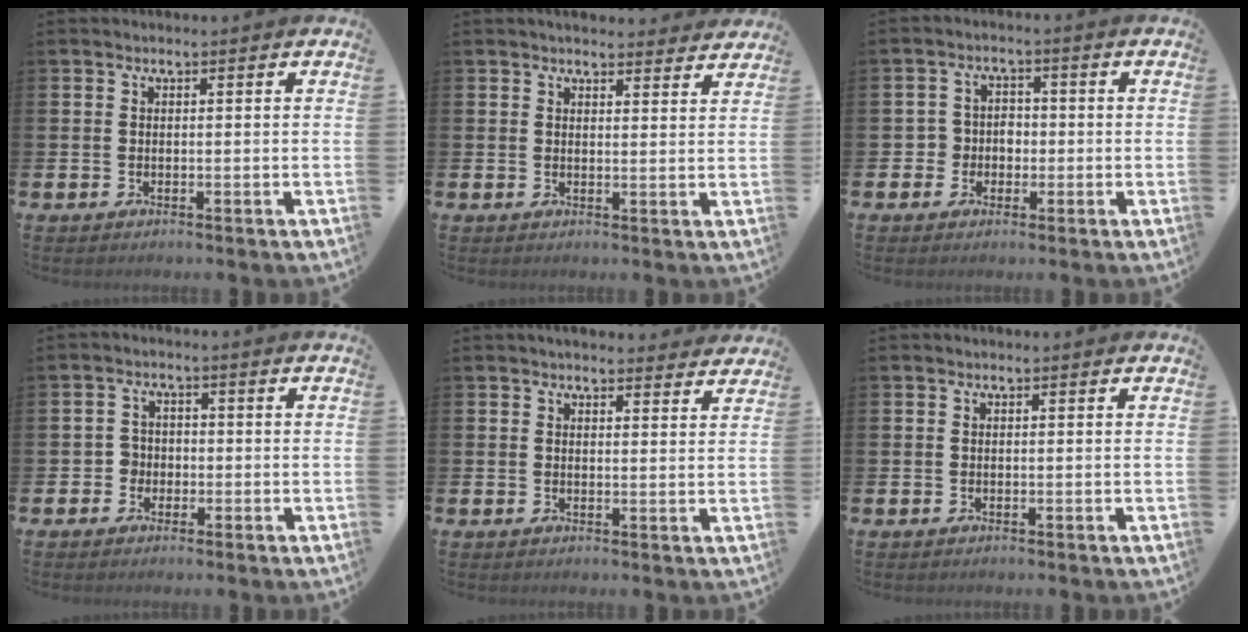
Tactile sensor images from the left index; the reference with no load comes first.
{"total": 3.3, "force": [3.2, 0.6, 0.2], "torque": [0.002, -0.019, 0.057]}
{"total": 3.3, "force": [-1.1, 3.1, 0.5], "torque": [-0.022, 0.008, -0.028]}
{"total": 2.6, "force": [-1.1, 2.3, 0.3], "torque": [-0.021, 0.009, -0.027]}
{"total": 2.9, "force": [2.9, 0.4, 0.1], "torque": [0.003, -0.017, 0.050]}
{"total": 0.0}